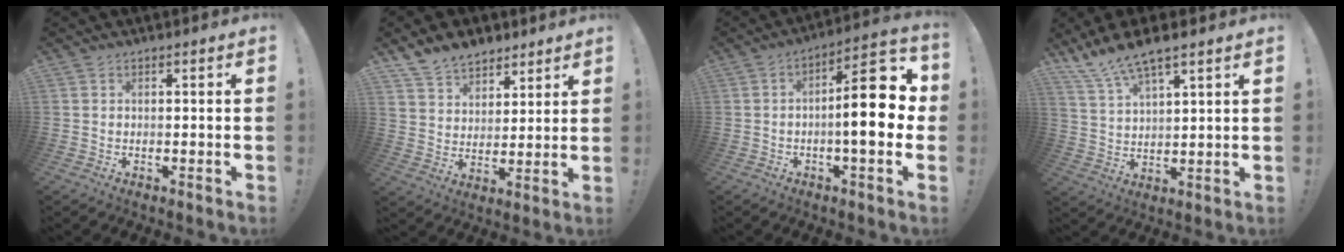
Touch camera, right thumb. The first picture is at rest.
{"total": 10.2, "force": [8.0, 6.0, 1.9], "torque": [-0.040, -0.060, 0.160]}
{"total": 17.8, "force": [0.5, 5.5, 16.9], "torque": [-0.222, -0.002, 0.002]}
{"total": 8.9, "force": [7.6, 1.2, 4.4], "torque": [-0.091, -0.042, 0.139]}